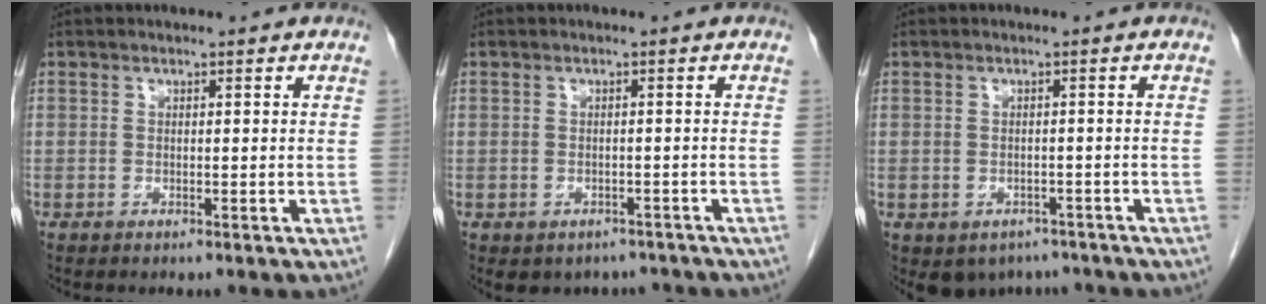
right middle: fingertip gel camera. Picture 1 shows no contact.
{"total": 5.2, "force": [-4.2, 3.0, 0.4], "torque": [0.008, 0.010, -0.048]}
{"total": 5.3, "force": [-3.8, 3.5, 0.9], "torque": [-0.003, 0.008, -0.047]}